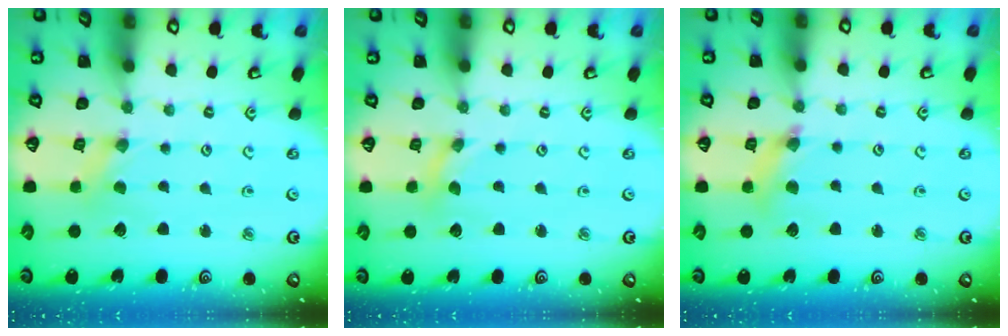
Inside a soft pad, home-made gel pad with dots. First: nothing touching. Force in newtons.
{"total": 0.0}
{"total": 5.9, "press": 5.8, "slide": 0.6}